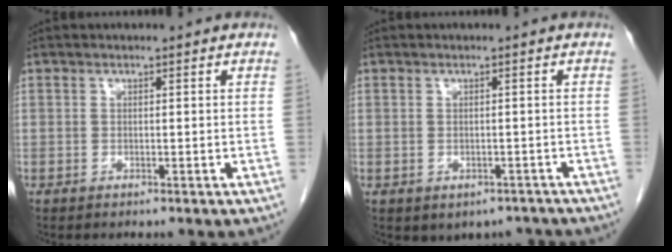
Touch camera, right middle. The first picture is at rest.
{"total": 4.4, "force": [-3.3, 2.8, 0.9], "torque": [0.000, 0.011, -0.038]}